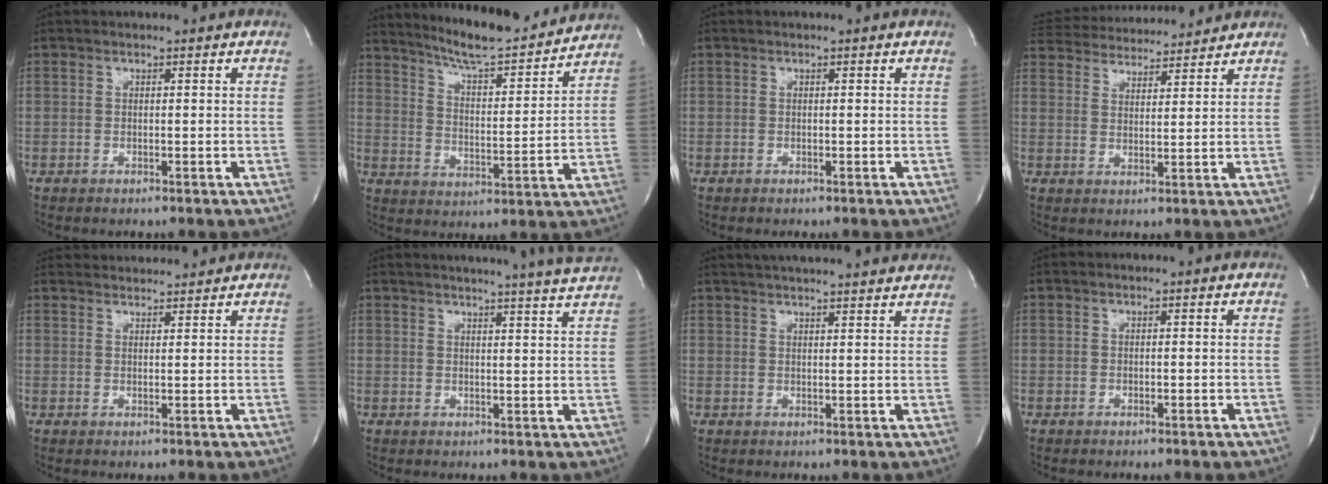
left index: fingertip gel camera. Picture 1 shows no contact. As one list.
[{"total": 16.7, "force": [15.4, 1.5, 6.3], "torque": [-0.103, -0.009, 0.228]}, {"total": 0.0}, {"total": 14.7, "force": [13.7, 2.9, 4.6], "torque": [-0.089, 0.038, 0.213]}, {"total": 7.2, "force": [7.1, 0.7, 0.9], "torque": [-0.017, 0.028, 0.100]}, {"total": 14.9, "force": [13.9, -1.8, 4.9], "torque": [-0.084, -0.047, 0.165]}, {"total": 17.2, "force": [15.9, 1.2, 6.6], "torque": [-0.108, 0.027, 0.210]}, {"total": 0.0}]